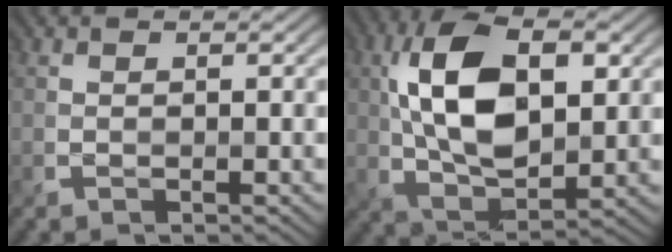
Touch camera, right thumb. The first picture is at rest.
{"total": 13.2, "force": [2.5, 7.4, 10.7], "torque": [-0.225, 0.009, 0.048]}